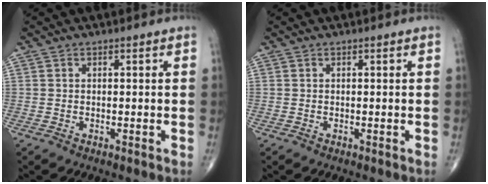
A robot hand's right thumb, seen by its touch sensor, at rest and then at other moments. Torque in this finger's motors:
{"motor_torque": [-0.01, 0.00, 0.00, 0.00, 0.00]}